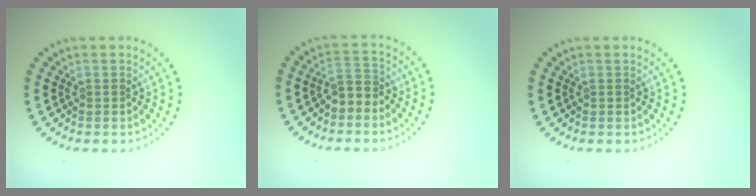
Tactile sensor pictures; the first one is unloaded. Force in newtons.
{"total": 2.0, "press": 1.8, "slide": 0.9}
{"total": 0.0}